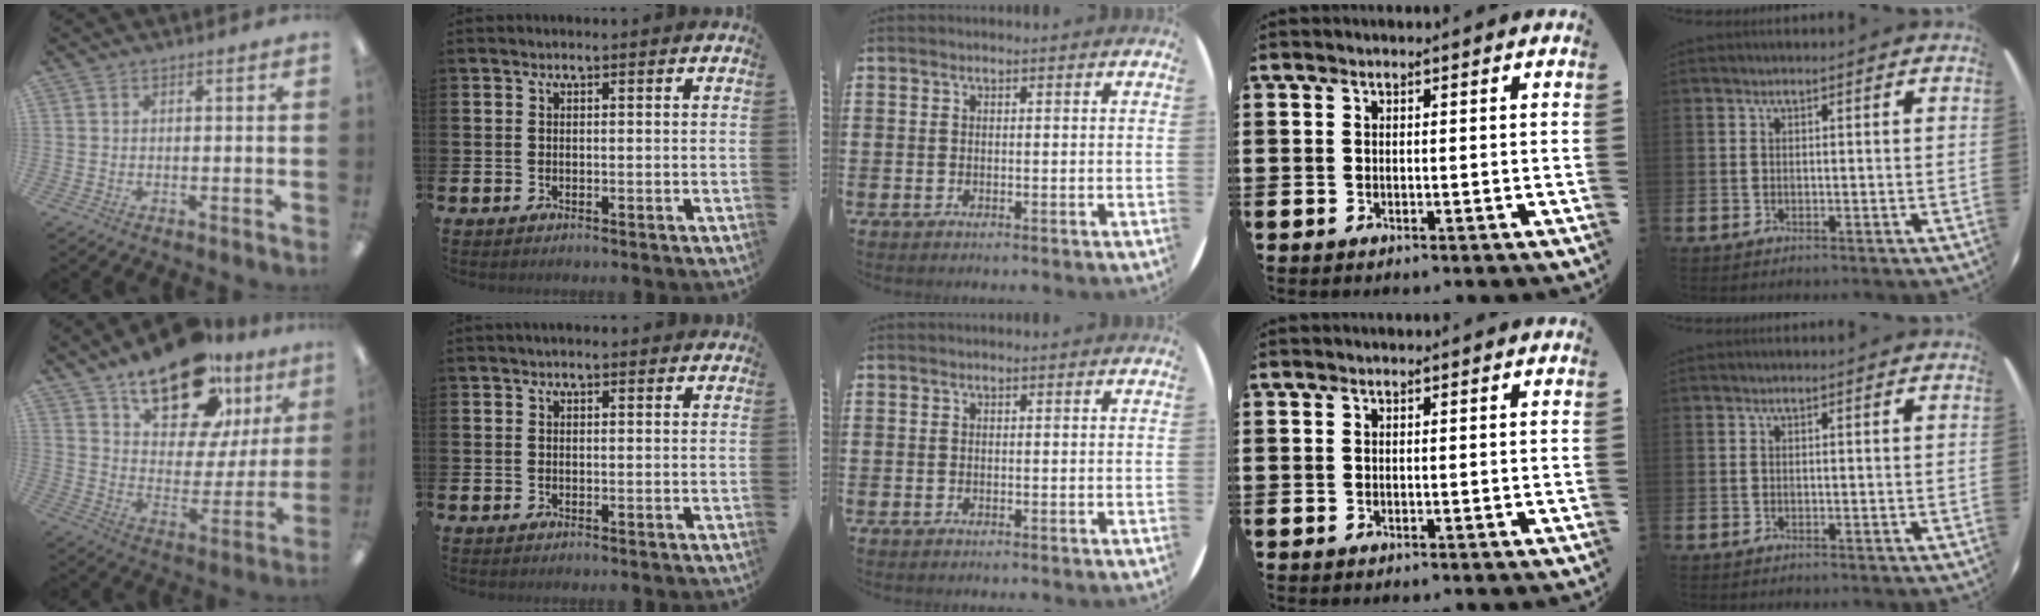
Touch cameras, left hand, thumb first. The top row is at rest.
{"thumb": {"total": 20.0, "force": [14.0, 9.5, 10.6], "torque": [-0.163, -0.081, 0.243]}, "index": {"total": 1.0, "force": [0.9, 0.3, 0.3], "torque": [0.005, 0.000, 0.014]}}